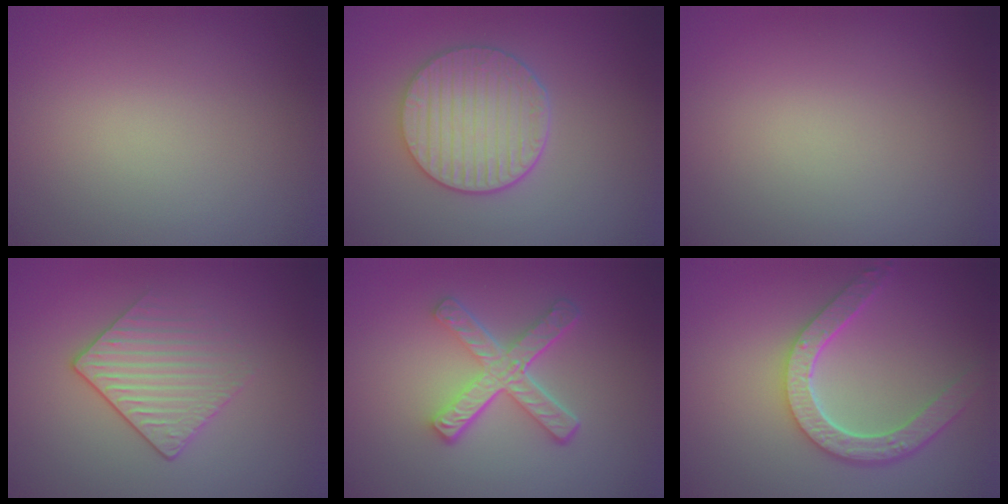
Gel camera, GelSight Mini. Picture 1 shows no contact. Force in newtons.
{"total": 5.6, "press": 4.5, "slide": 3.2}
{"total": 0.0}
{"total": 2.4, "press": 2.1, "slide": 1.1}
{"total": 4.9, "press": 3.5, "slide": 3.4}
{"total": 5.0, "press": 4.1, "slide": 3.0}